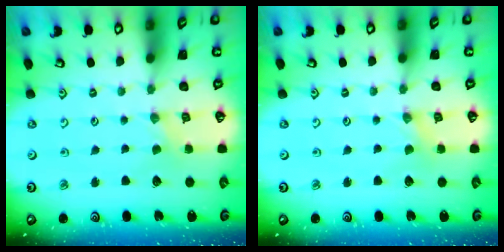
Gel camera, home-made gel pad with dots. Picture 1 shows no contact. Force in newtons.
{"total": 0.0}